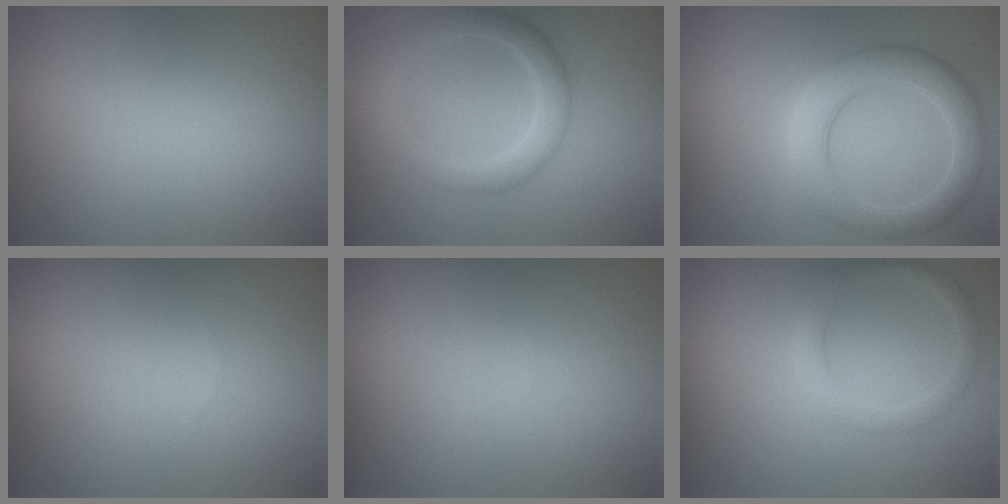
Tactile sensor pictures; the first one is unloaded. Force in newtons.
{"total": 3.1, "press": 3.1, "slide": 0.2}
{"total": 4.7, "press": 4.7, "slide": 0.2}
{"total": 0.0}
{"total": 0.0}
{"total": 2.0, "press": 2.0, "slide": 0.1}